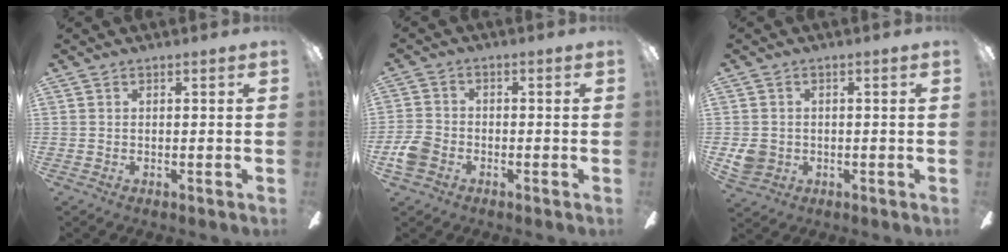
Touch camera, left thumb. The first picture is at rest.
{"total": 5.9, "force": [-2.7, 4.4, 2.8], "torque": [-0.060, 0.021, -0.050]}
{"total": 4.8, "force": [-0.4, 4.5, 1.5], "torque": [-0.020, 0.006, -0.005]}